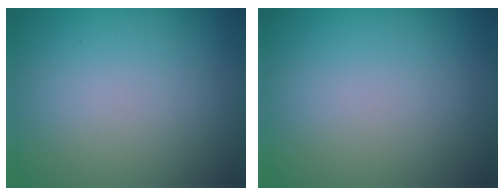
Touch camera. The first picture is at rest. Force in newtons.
{"total": 0.0}